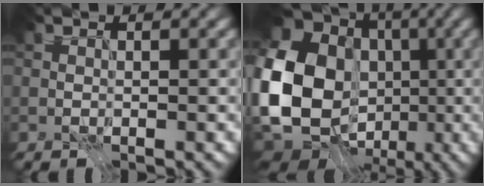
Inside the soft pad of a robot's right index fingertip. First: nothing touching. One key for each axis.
{"total": 20.0, "fx": -1.9, "fy": 17.1, "fz": 10.3, "tx": -0.210, "ty": -0.014, "tz": -0.071}